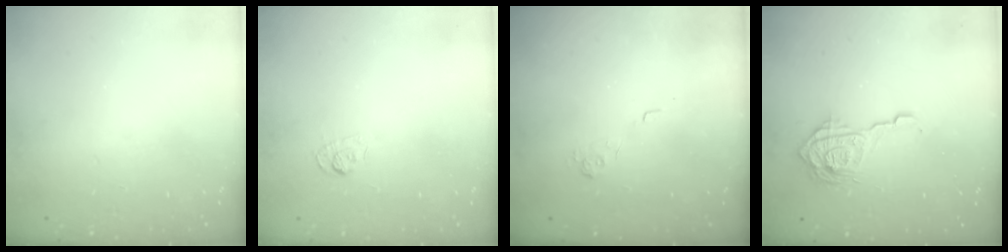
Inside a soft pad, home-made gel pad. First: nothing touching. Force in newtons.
{"total": 3.5, "press": 3.1, "slide": 1.6}
{"total": 2.2, "press": 1.7, "slide": 1.4}
{"total": 12.4, "press": 12.4, "slide": 1.3}